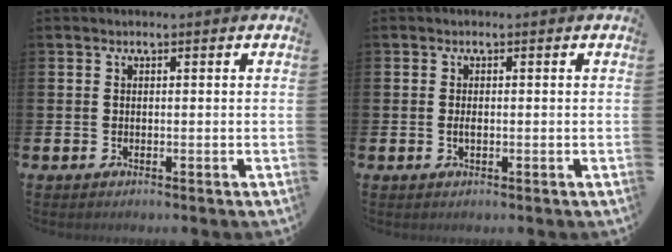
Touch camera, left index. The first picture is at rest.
{"total": 1.0, "force": [-0.1, 0.4, 0.9], "torque": [-0.022, 0.004, -0.002]}